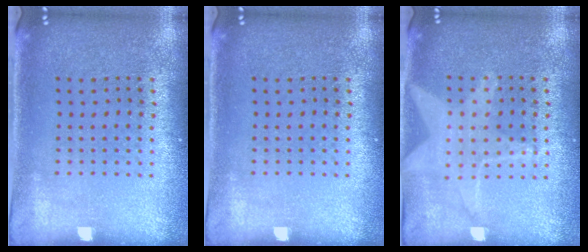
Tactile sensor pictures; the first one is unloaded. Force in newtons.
{"total": 0.0}
{"total": 1.4, "press": 1.4, "slide": 0.3}